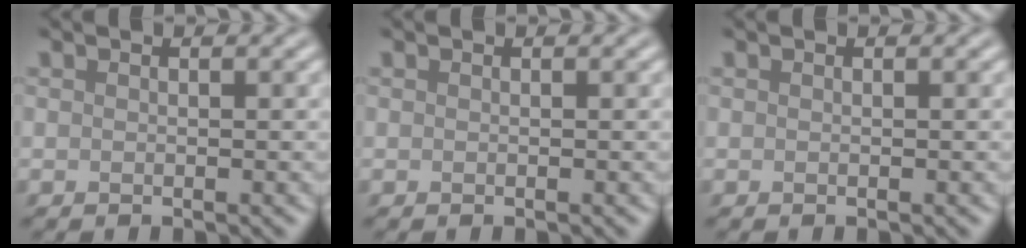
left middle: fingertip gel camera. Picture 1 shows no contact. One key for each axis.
{"total": 0.0}
{"total": 0.0}